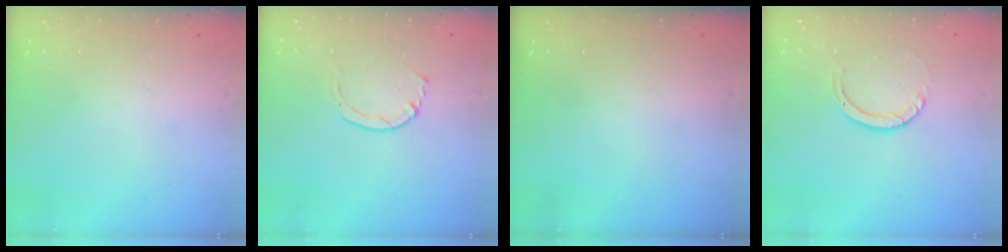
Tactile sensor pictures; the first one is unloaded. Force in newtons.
{"total": 2.0, "press": 1.9, "slide": 0.3}
{"total": 0.0}
{"total": 3.5, "press": 3.5, "slide": 0.3}